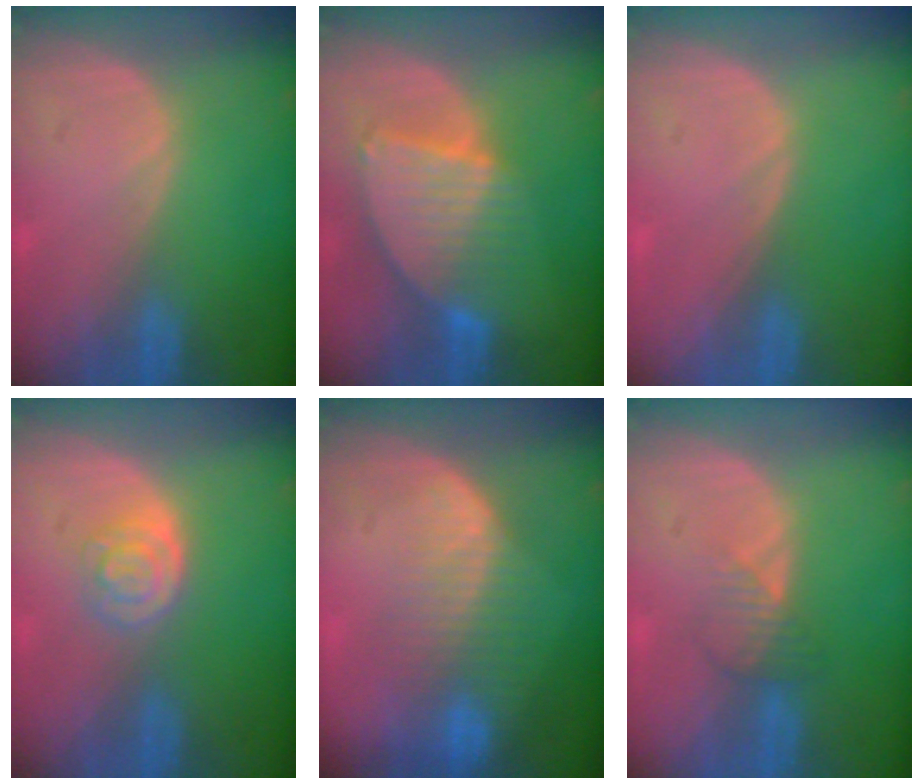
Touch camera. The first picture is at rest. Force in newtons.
{"total": 8.4, "press": 7.3, "slide": 4.1}
{"total": 0.0}
{"total": 4.0, "press": 3.6, "slide": 1.7}
{"total": 8.5, "press": 7.3, "slide": 4.4}
{"total": 2.7, "press": 2.7, "slide": 0.3}